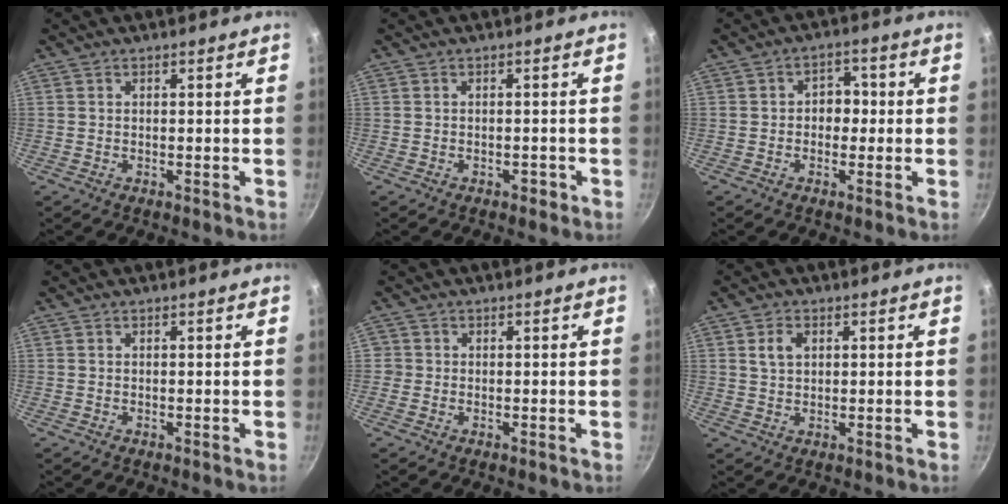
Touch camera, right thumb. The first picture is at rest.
{"total": 1.3, "force": [-0.8, 0.8, 0.6], "torque": [-0.004, 0.006, -0.013]}
{"total": 4.4, "force": [-0.2, 3.3, 2.8], "torque": [-0.010, 0.014, -0.012]}
{"total": 0.0}
{"total": 1.3, "force": [-0.2, 1.3, 0.0], "torque": [0.007, 0.006, -0.005]}
{"total": 3.5, "force": [1.2, 2.4, 2.3], "torque": [-0.038, -0.001, 0.024]}